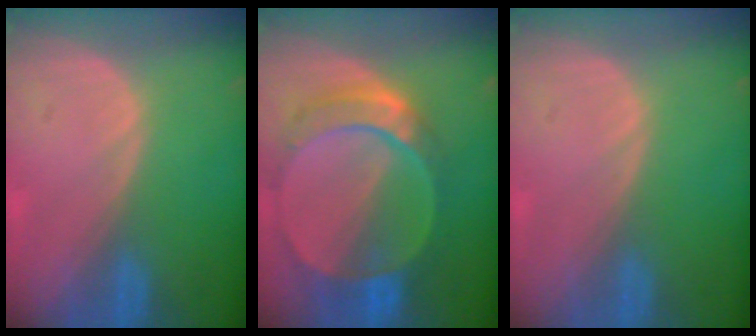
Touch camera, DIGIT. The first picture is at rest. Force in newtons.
{"total": 9.4, "press": 8.3, "slide": 4.5}
{"total": 0.0}